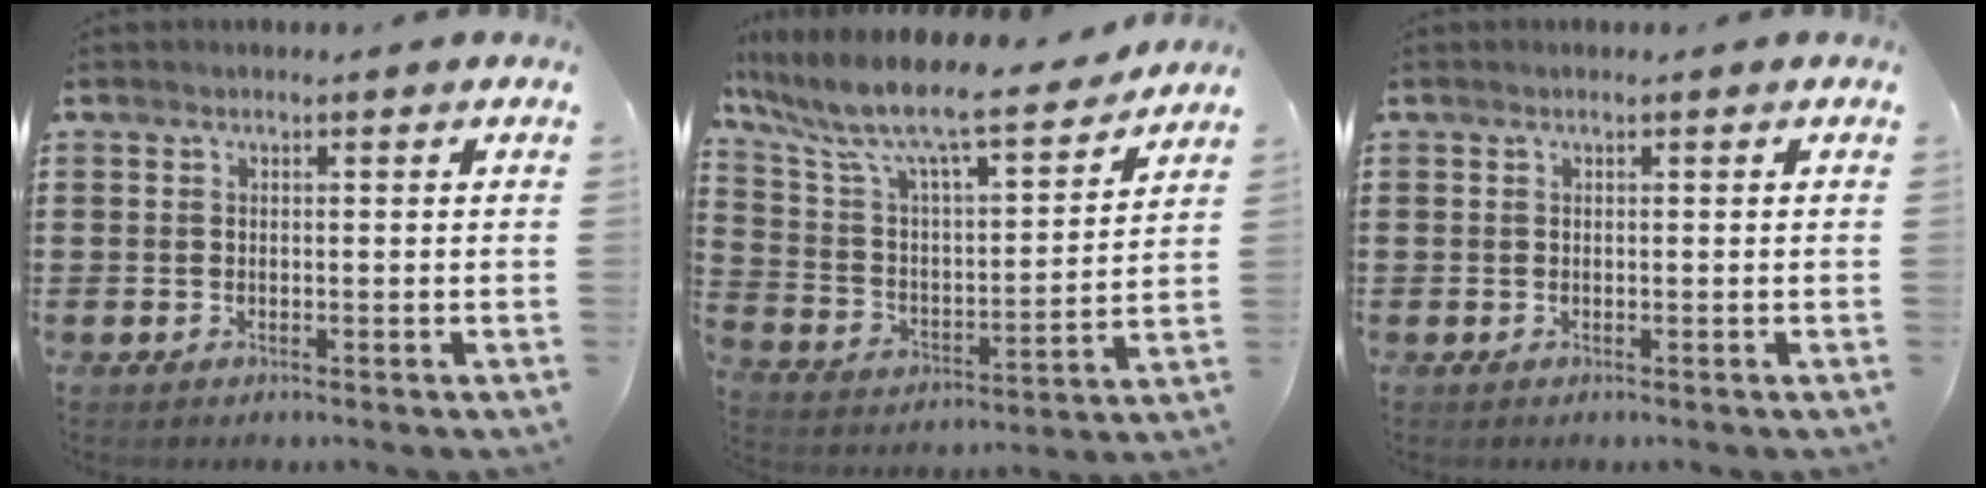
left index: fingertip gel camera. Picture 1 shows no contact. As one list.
[{"total": 9.9, "force": [8.3, 1.1, 5.3], "torque": [-0.140, -0.060, 0.134]}, {"total": 0.0}]